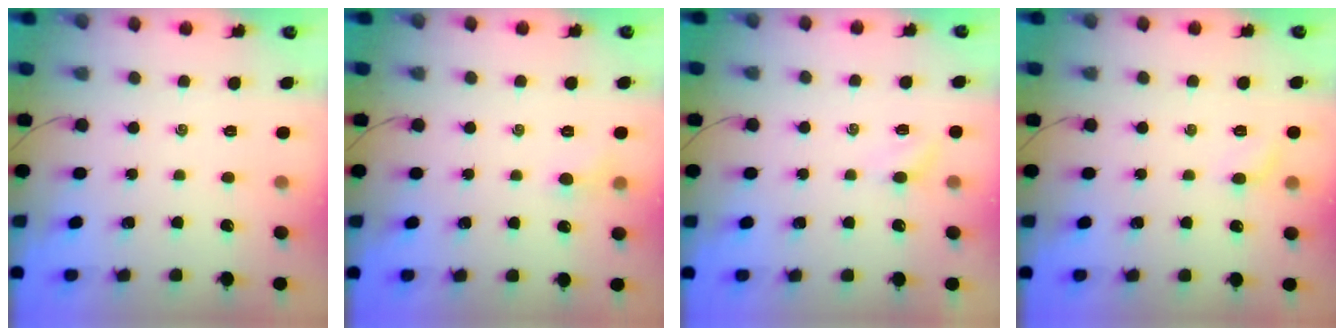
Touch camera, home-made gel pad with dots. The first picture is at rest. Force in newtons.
{"total": 3.1, "press": 2.9, "slide": 1.1}
{"total": 2.3, "press": 2.2, "slide": 0.8}
{"total": 5.2, "press": 5.0, "slide": 1.3}